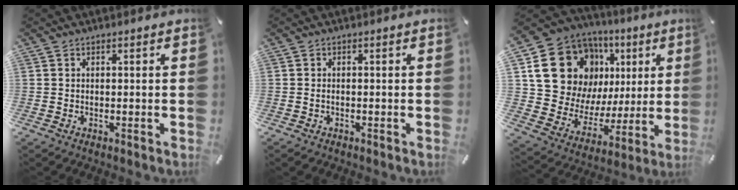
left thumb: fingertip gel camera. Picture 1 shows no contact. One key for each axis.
{"total": 0.8, "fx": -0.4, "fy": 0.4, "fz": 0.5, "tx": -0.012, "ty": -0.001, "tz": -0.008}
{"total": 19.9, "fx": 8.2, "fy": 15.5, "fz": 9.4, "tx": -0.156, "ty": -0.042, "tz": 0.168}